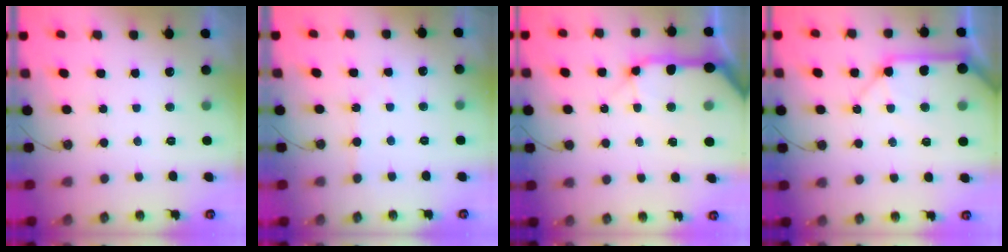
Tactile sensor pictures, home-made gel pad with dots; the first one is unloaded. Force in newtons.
{"total": 2.2, "press": 2.2, "slide": 0.3}
{"total": 19.7, "press": 19.5, "slide": 3.2}
{"total": 15.2, "press": 15.0, "slide": 2.2}